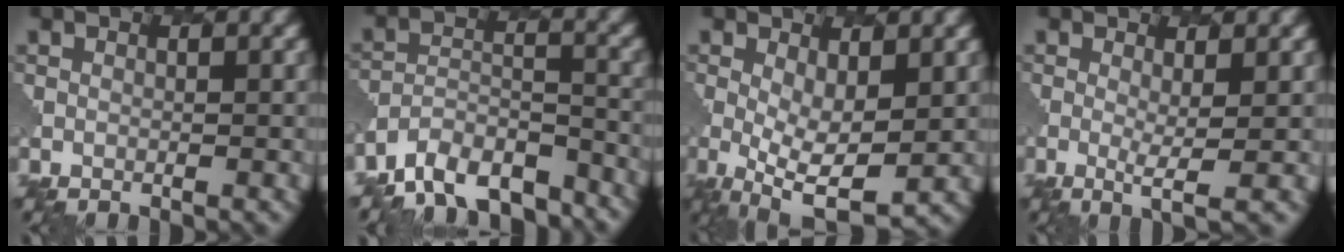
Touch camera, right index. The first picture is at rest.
{"total": 9.0, "force": [-7.9, 3.5, 2.6], "torque": [-0.045, 0.003, -0.114]}
{"total": 5.5, "force": [0.0, 2.3, 4.9], "torque": [-0.103, -0.015, 0.004]}
{"total": 2.2, "force": [0.3, 0.2, 2.2], "torque": [-0.046, -0.011, 0.005]}